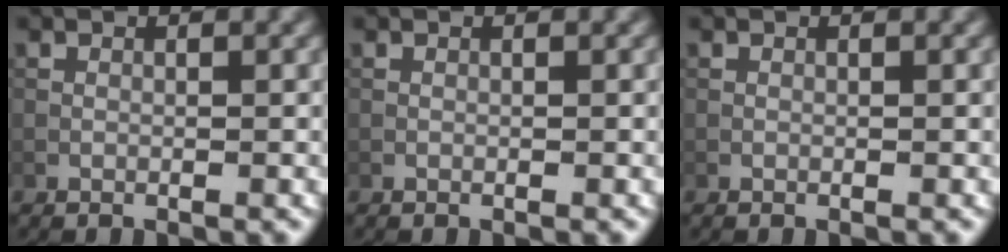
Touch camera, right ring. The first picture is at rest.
{"total": 0.0}
{"total": 0.0}